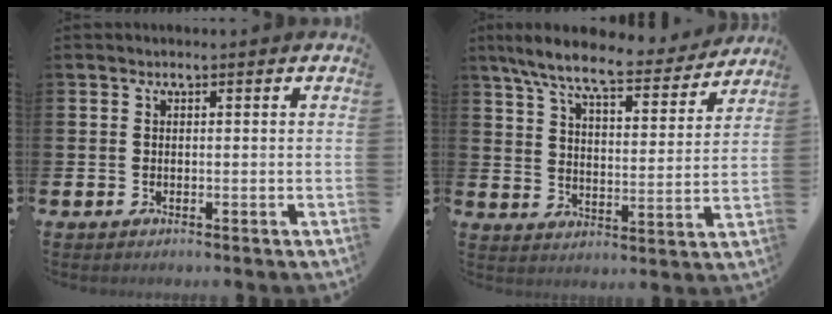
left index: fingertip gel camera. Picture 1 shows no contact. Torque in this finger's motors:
{"motor_torque": [1.14, -1.00, 0.52, 0.21]}